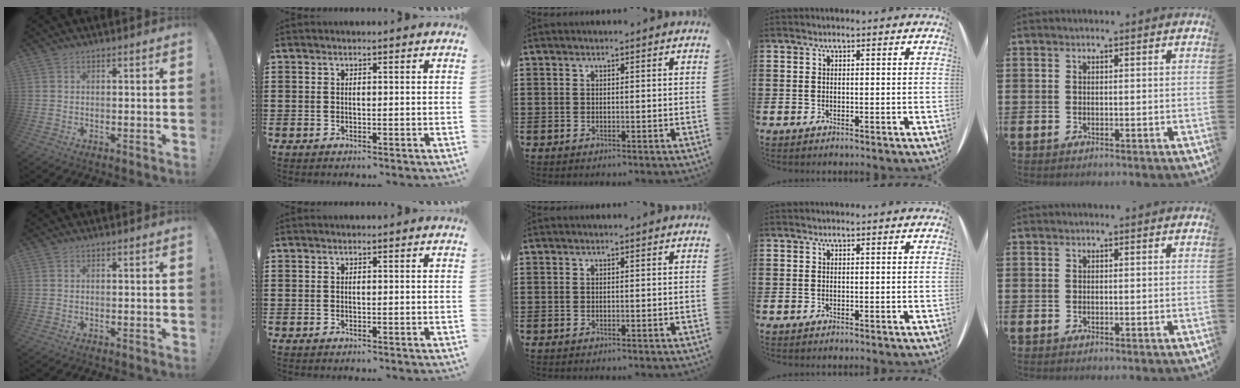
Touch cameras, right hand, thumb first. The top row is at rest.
{}